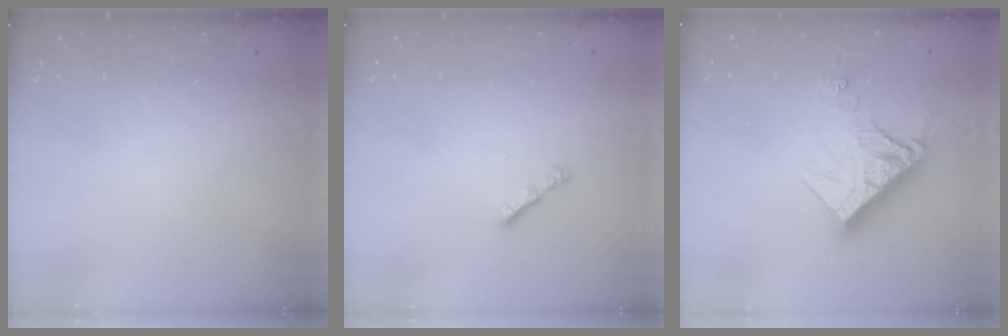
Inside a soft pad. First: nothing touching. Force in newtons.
{"total": 1.9, "press": 1.8, "slide": 0.6}
{"total": 13.7, "press": 13.6, "slide": 1.6}